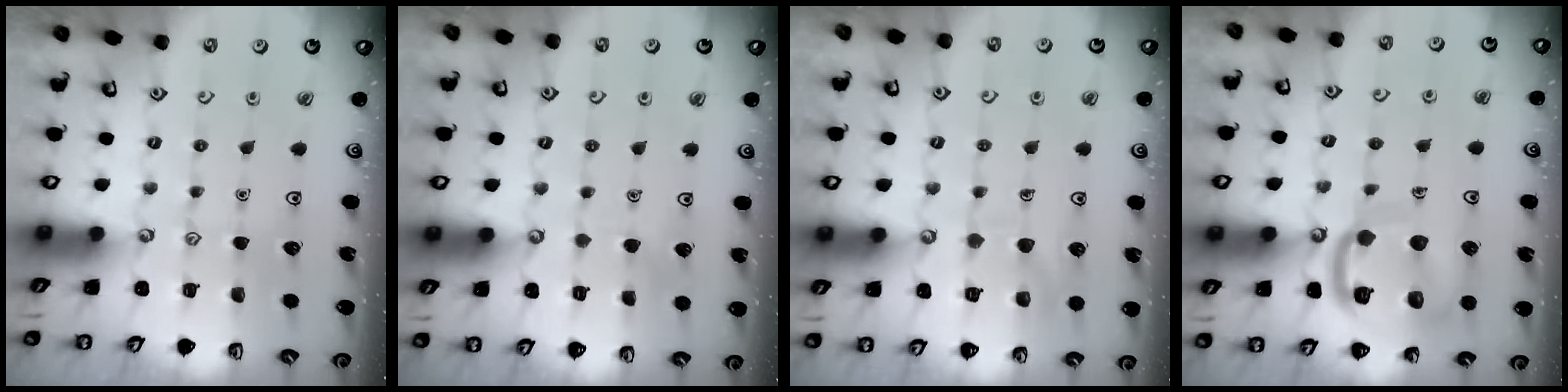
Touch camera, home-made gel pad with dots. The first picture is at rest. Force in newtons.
{"total": 2.4, "press": 2.4, "slide": 0.1}
{"total": 7.9, "press": 7.9, "slide": 0.6}
{"total": 14.5, "press": 14.4, "slide": 1.6}